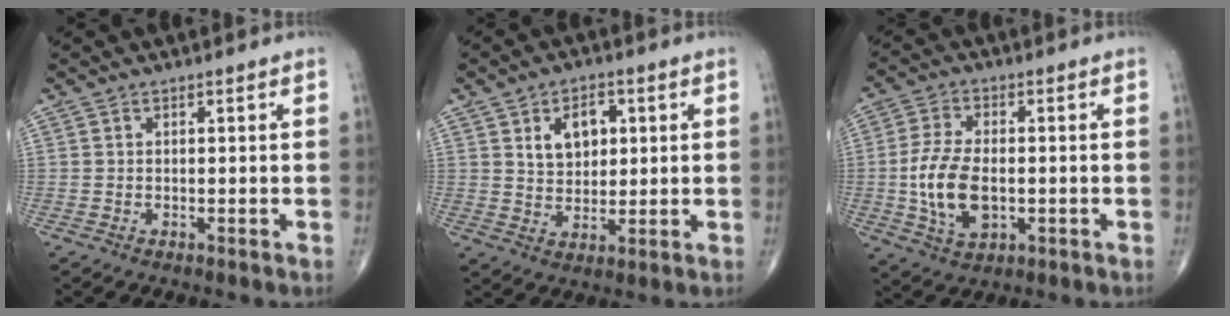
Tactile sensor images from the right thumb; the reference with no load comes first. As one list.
[{"total": 7.6, "force": [2.4, 5.1, 5.0], "torque": [-0.049, -0.010, 0.041]}, {"total": 10.9, "force": [-1.3, 6.1, 8.9], "torque": [-0.174, 0.000, -0.022]}]